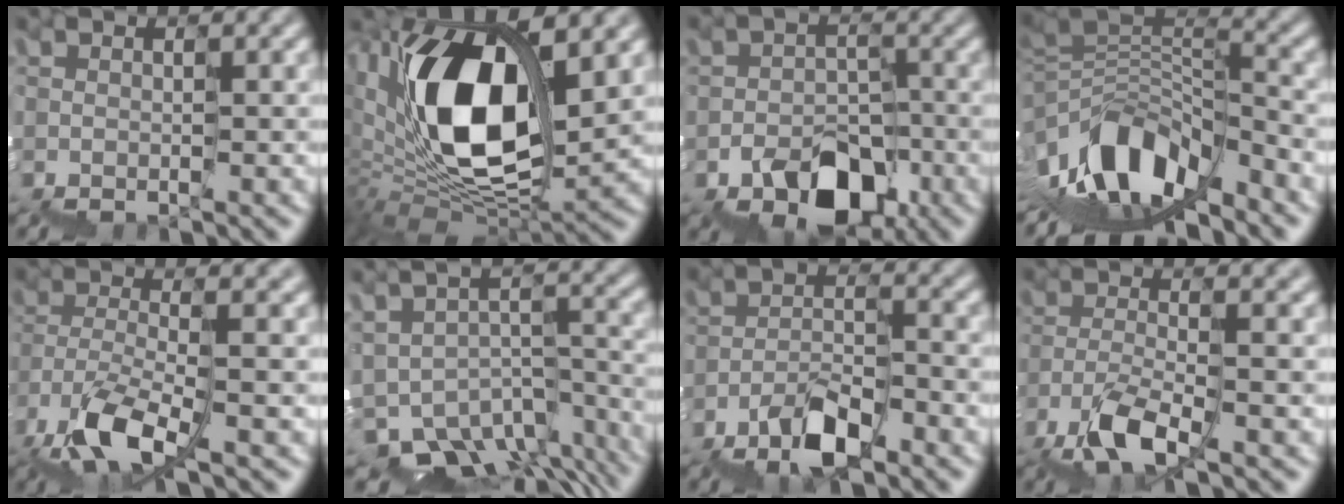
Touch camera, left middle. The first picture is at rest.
{"total": 11.7, "force": [4.0, 4.6, 10.0], "torque": [-0.180, 0.010, 0.077]}
{"total": 5.6, "force": [-3.1, 3.6, 3.0], "torque": [-0.045, -0.008, -0.042]}
{"total": 7.1, "force": [-3.7, 3.0, 5.2], "torque": [-0.083, 0.021, -0.062]}
{"total": 5.8, "force": [-1.9, 2.0, 5.1], "torque": [-0.113, -0.004, -0.035]}
{"total": 7.4, "force": [-5.1, 4.6, 2.7], "torque": [-0.044, 0.005, -0.040]}
{"total": 3.6, "force": [-2.8, 1.0, 2.1], "torque": [-0.039, 0.007, -0.050]}
{"total": 4.2, "force": [-2.2, 0.9, 3.4], "torque": [-0.079, 0.005, -0.042]}